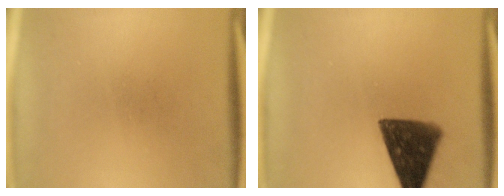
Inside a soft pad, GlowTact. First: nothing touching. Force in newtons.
{"total": 12.2}